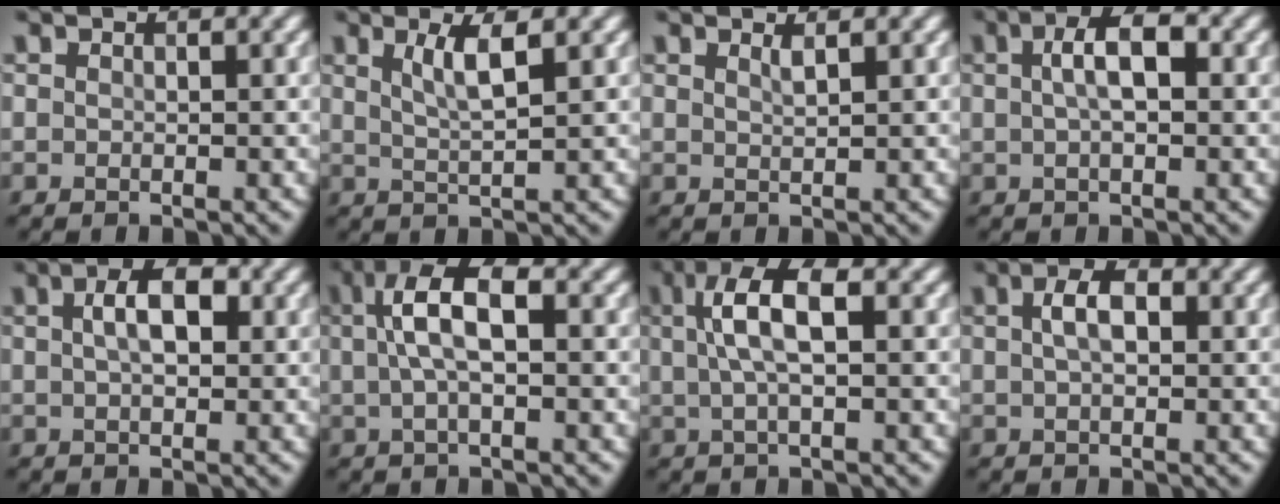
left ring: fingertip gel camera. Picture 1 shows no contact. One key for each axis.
{"total": 2.9, "fx": 1.2, "fy": 0.6, "fz": 2.6, "tx": -0.046, "ty": -0.002, "tz": 0.023}
{"total": 1.0, "fx": 0.7, "fy": 0.2, "fz": 0.7, "tx": -0.006, "ty": 0.000, "tz": 0.010}
{"total": 3.6, "fx": 0.6, "fy": 1.3, "fz": 3.3, "tx": -0.061, "ty": 0.008, "tz": 0.007}
{"total": 3.8, "fx": 0.9, "fy": 1.9, "fz": 3.1, "tx": -0.056, "ty": 0.008, "tz": 0.011}
{"total": 5.3, "fx": 0.9, "fy": 2.0, "fz": 4.8, "tx": -0.093, "ty": 0.014, "tz": 0.012}
{"total": 4.9, "fx": 1.1, "fy": 1.6, "fz": 4.5, "tx": -0.085, "ty": 0.013, "tz": 0.018}
{"total": 2.8, "fx": 0.6, "fy": 1.5, "fz": 2.3, "tx": -0.044, "ty": 0.005, "tz": 0.007}